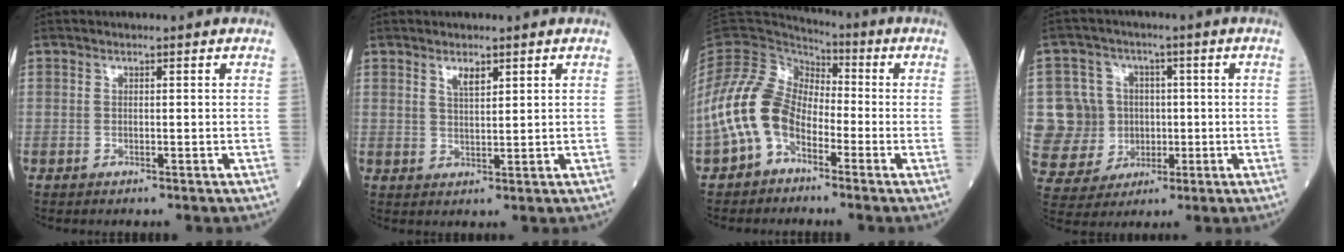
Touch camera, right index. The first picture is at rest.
{"total": 2.4, "force": [1.6, 0.7, 1.6], "torque": [-0.033, 0.001, 0.032]}
{"total": 9.9, "force": [-4.0, 6.6, 6.1], "torque": [-0.148, 0.023, -0.085]}
{"total": 9.9, "force": [0.4, 9.6, 2.3], "torque": [-0.065, 0.024, 0.021]}